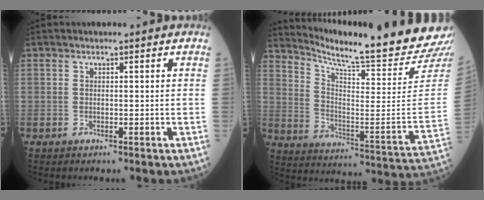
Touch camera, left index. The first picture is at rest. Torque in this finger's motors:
{"motor_torque": [-0.03, -0.51, 0.11, 0.04]}